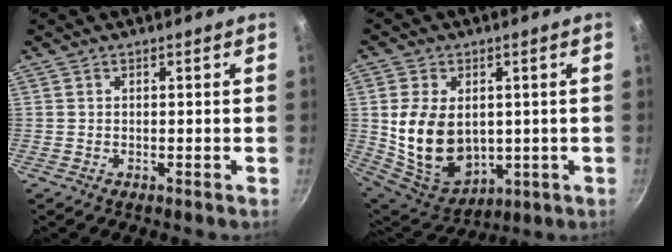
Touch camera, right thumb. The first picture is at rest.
{"total": 15.3, "force": [0.9, 10.8, 10.8], "torque": [-0.182, -0.026, 0.042]}